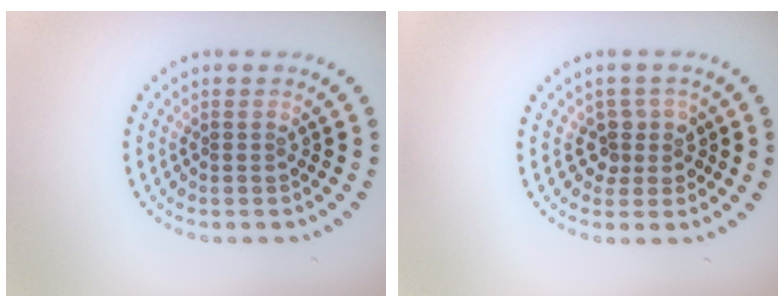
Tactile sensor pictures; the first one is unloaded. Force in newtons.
{"total": 2.2, "press": 1.7, "slide": 1.3}